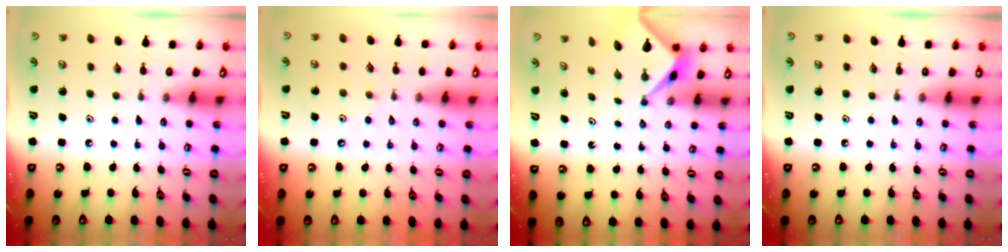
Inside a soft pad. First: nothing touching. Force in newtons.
{"total": 1.8, "press": 1.7, "slide": 0.4}
{"total": 2.2, "press": 2.1, "slide": 0.2}
{"total": 0.0}